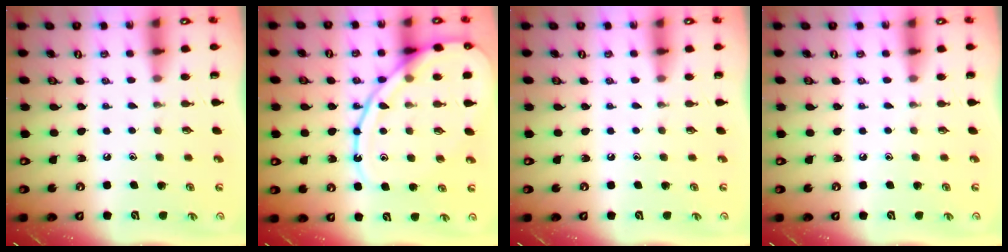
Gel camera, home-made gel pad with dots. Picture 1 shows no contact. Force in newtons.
{"total": 15.9, "press": 15.8, "slide": 1.5}
{"total": 0.0}
{"total": 0.0}